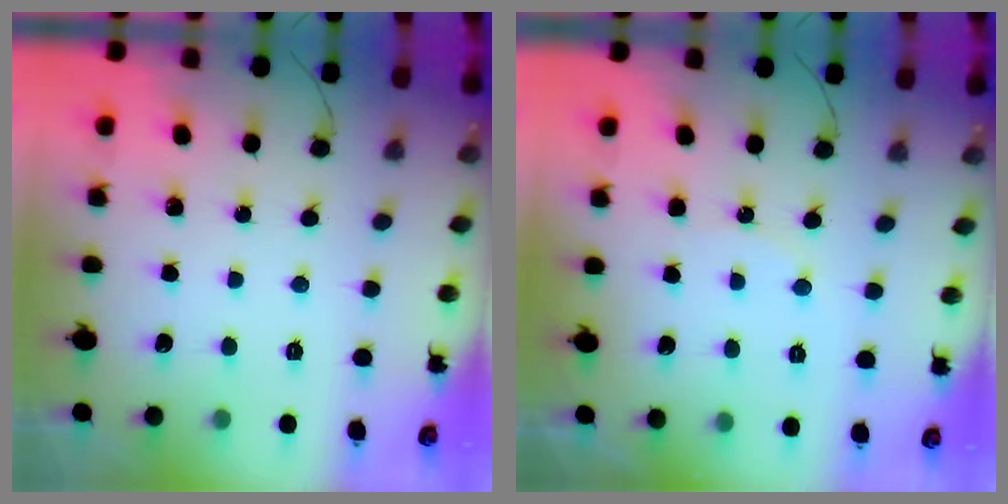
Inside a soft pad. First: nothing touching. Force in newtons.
{"total": 5.3, "press": 5.3, "slide": 0.6}